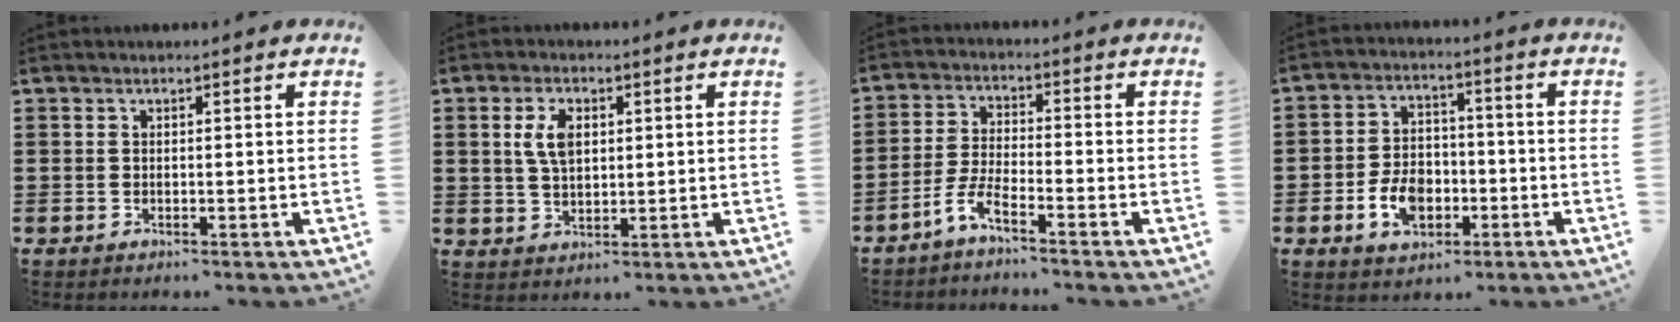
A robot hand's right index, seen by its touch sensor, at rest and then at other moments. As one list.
[{"total": 5.0, "force": [1.2, 2.7, 4.0], "torque": [-0.086, 0.013, 0.020]}, {"total": 4.5, "force": [-3.8, -0.1, 2.4], "torque": [-0.071, -0.015, -0.081]}, {"total": 6.7, "force": [-2.4, 4.6, 4.3], "torque": [-0.097, 0.008, -0.046]}]